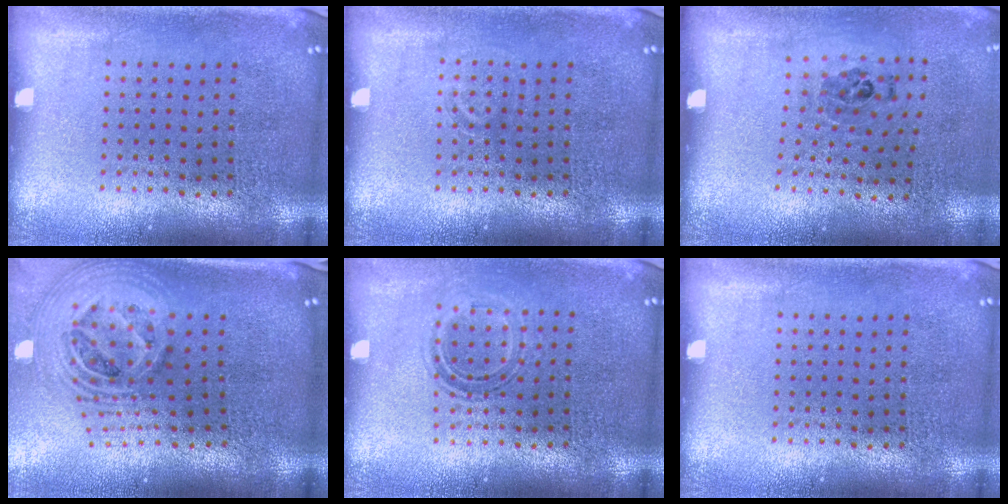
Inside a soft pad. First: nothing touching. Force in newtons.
{"total": 0.8, "press": 0.7, "slide": 0.2}
{"total": 1.1, "press": 0.7, "slide": 0.8}
{"total": 2.8, "press": 1.9, "slide": 2.1}
{"total": 1.1, "press": 1.0, "slide": 0.5}
{"total": 0.0}